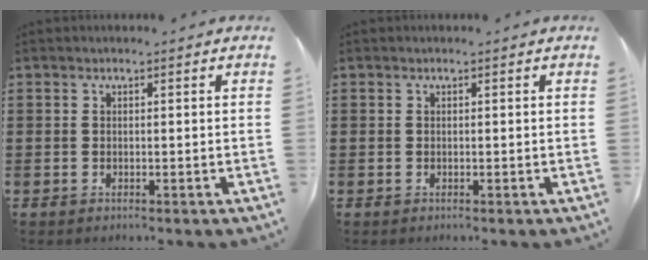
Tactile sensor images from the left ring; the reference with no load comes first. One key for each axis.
{"total": 0.0}